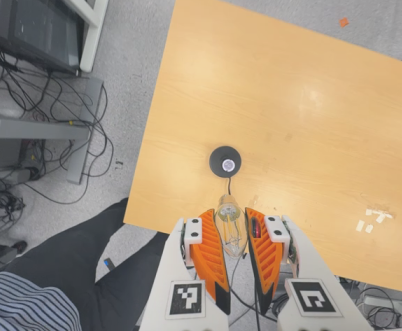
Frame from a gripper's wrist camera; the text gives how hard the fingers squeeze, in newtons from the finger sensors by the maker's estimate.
{"total": 20.1, "left": 25.0, "right": 15.1}